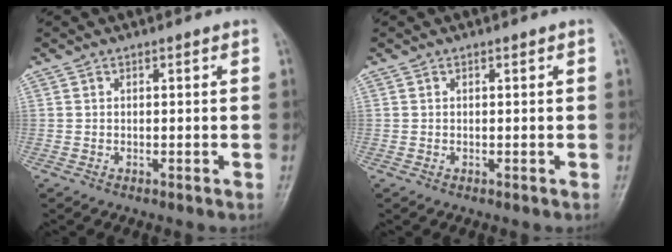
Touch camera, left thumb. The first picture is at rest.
{"total": 0.0}